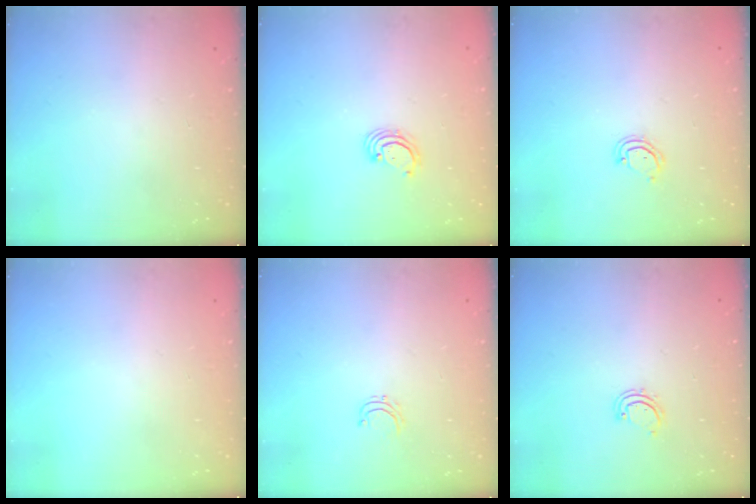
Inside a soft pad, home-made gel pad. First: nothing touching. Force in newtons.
{"total": 2.8, "press": 2.8, "slide": 0.3}
{"total": 4.0, "press": 4.0, "slide": 0.3}
{"total": 0.0}
{"total": 3.1, "press": 3.1, "slide": 0.2}
{"total": 2.9, "press": 2.9, "slide": 0.3}